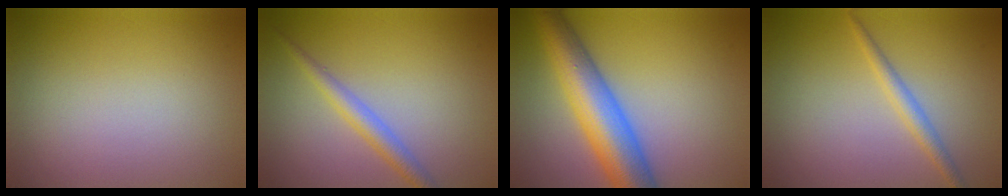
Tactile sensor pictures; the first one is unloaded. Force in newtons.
{"total": 2.4, "press": 2.4, "slide": 0.1}
{"total": 8.6, "press": 8.6, "slide": 0.4}
{"total": 1.7, "press": 1.7, "slide": 0.0}